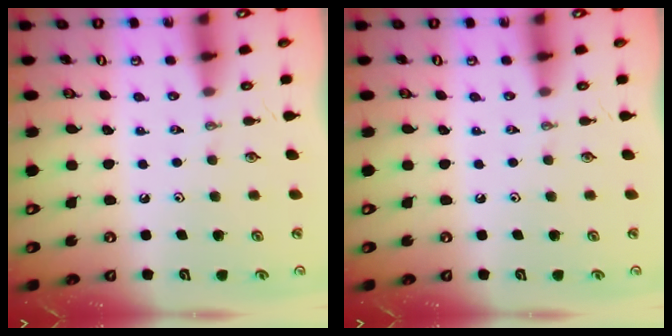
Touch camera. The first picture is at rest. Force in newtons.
{"total": 0.0}